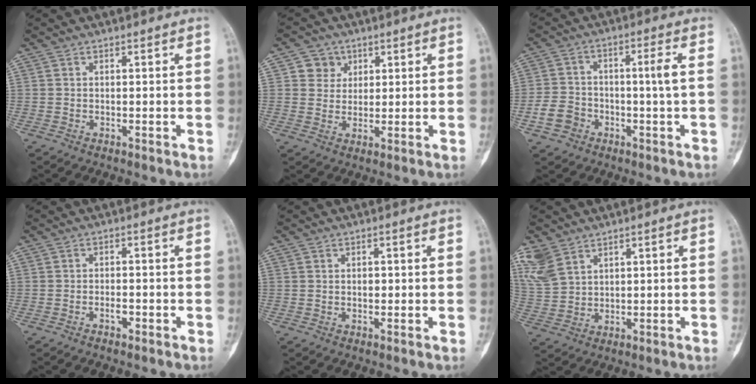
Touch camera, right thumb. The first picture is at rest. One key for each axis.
{"total": 4.7, "fx": 1.9, "fy": 4.3, "fz": 0.7, "tx": 0.014, "ty": -0.003, "tz": 0.029}
{"total": 6.8, "fx": -2.1, "fy": 3.3, "fz": 5.7, "tx": -0.110, "ty": 0.036, "tz": -0.032}
{"total": 1.7, "fx": -1.0, "fy": 0.7, "fz": 1.1, "tx": -0.018, "ty": 0.008, "tz": -0.020}
{"total": 0.8, "fx": 0.1, "fy": 0.5, "fz": 0.5, "tx": -0.008, "ty": 0.001, "tz": 0.003}
{"total": 7.2, "fx": 4.9, "fy": 4.2, "fz": 3.3, "tx": -0.072, "ty": -0.011, "tz": 0.117}